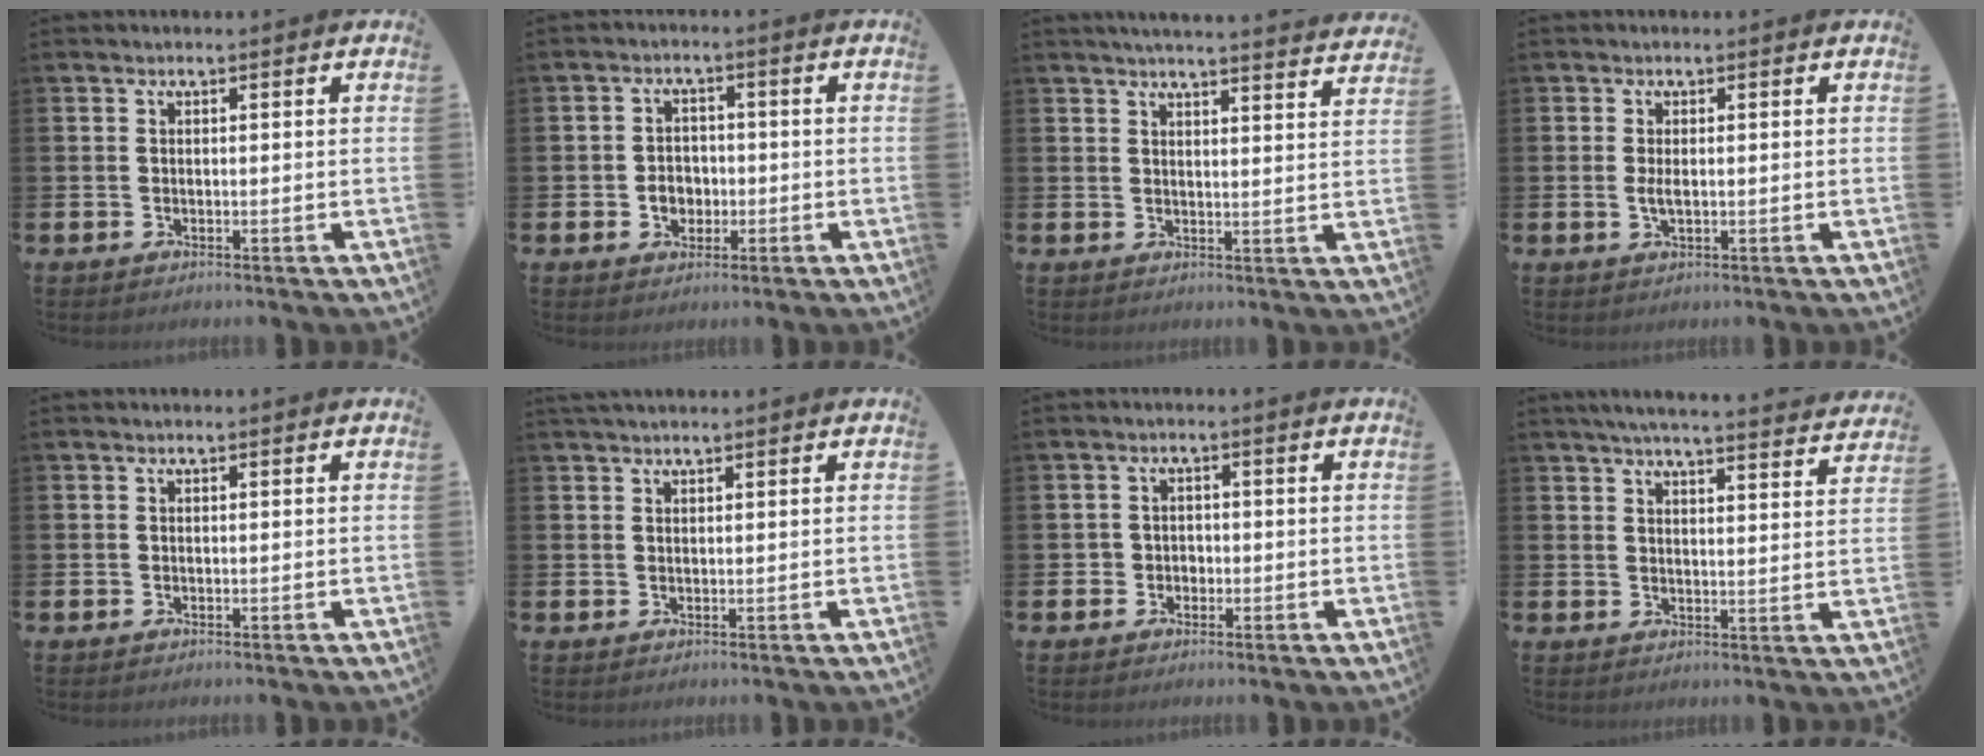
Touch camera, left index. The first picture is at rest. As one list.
[{"total": 3.3, "force": [-0.8, 2.7, 1.6], "torque": [-0.022, -0.001, -0.022]}, {"total": 4.3, "force": [4.2, -0.8, 0.5], "torque": [-0.017, -0.028, 0.073]}, {"total": 1.7, "force": [0.0, 0.7, 1.6], "torque": [-0.023, 0.000, -0.003]}, {"total": 0.0}, {"total": 1.3, "force": [1.2, 0.1, 0.4], "torque": [-0.006, 0.000, 0.022]}, {"total": 1.8, "force": [-0.5, 1.7, 0.2], "torque": [-0.001, 0.004, -0.016]}, {"total": 5.0, "force": [4.8, -0.3, 1.2], "torque": [-0.026, -0.033, 0.082]}]